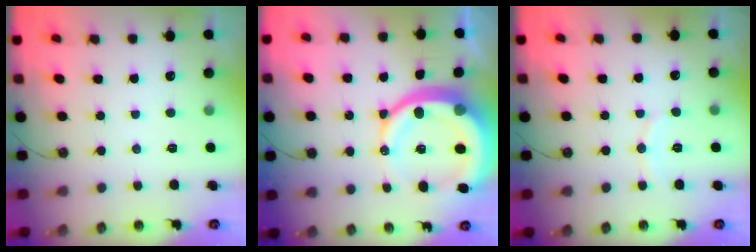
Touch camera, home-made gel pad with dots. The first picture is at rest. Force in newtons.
{"total": 18.3, "press": 18.1, "slide": 2.3}
{"total": 5.0, "press": 4.9, "slide": 0.7}